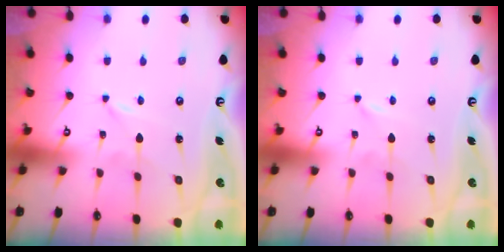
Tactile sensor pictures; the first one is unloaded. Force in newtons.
{"total": 0.0}